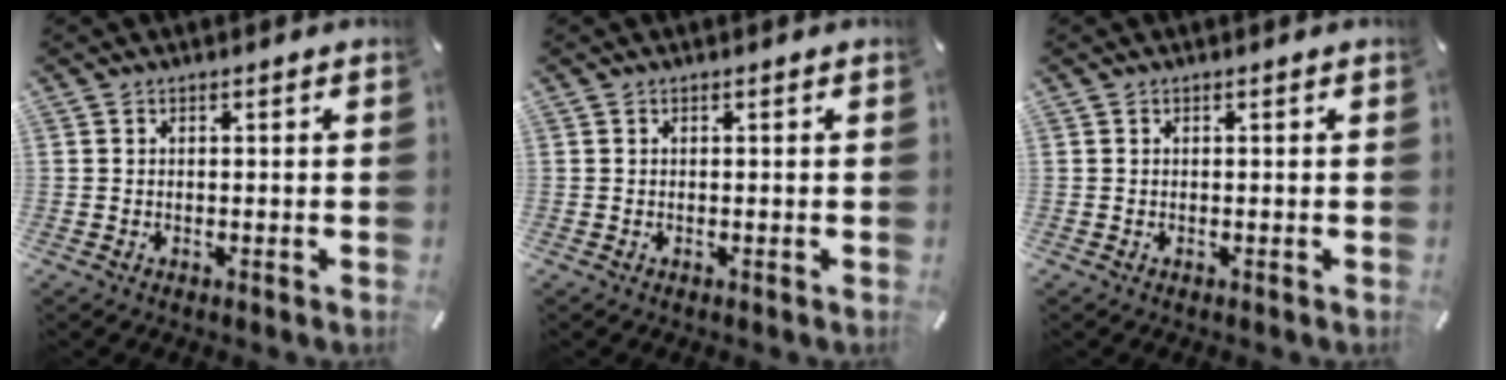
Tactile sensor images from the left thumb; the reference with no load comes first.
{"total": 0.0}
{"total": 0.0}